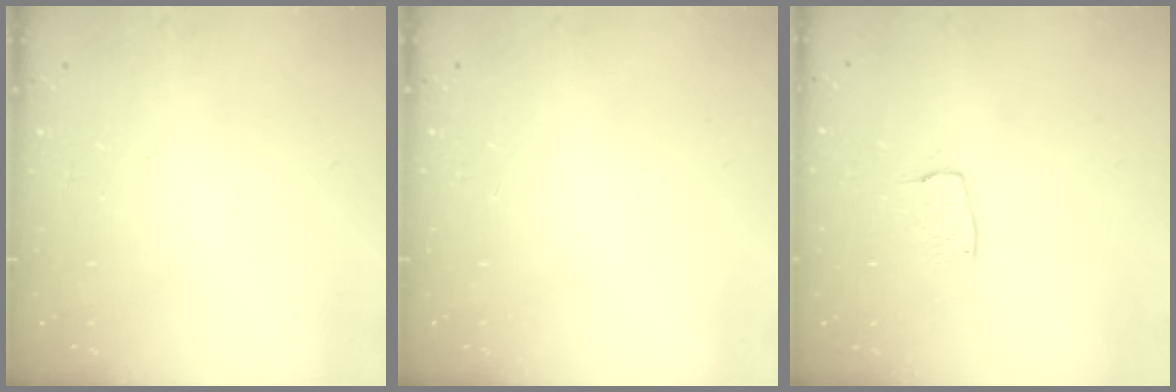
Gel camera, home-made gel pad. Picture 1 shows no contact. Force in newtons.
{"total": 0.0}
{"total": 4.7, "press": 4.7, "slide": 0.3}